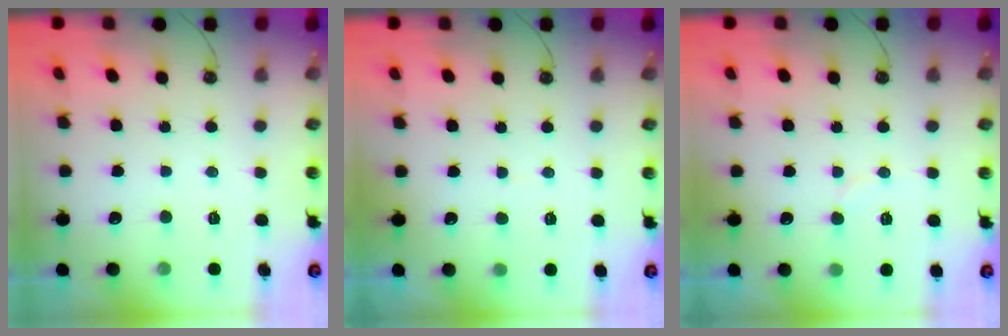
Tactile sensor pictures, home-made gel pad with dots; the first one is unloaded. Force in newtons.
{"total": 2.2, "press": 2.1, "slide": 0.8}
{"total": 6.1, "press": 6.1, "slide": 0.5}